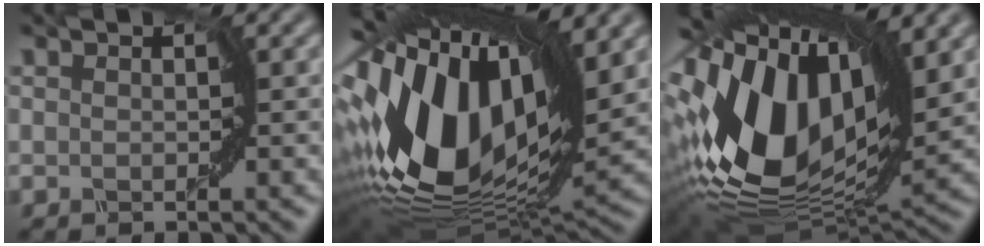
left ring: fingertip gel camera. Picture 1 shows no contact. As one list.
[{"total": 15.6, "force": [1.6, 7.8, 13.5], "torque": [-0.275, 0.010, 0.030]}, {"total": 14.8, "force": [2.3, 8.2, 12.1], "torque": [-0.269, 0.005, 0.051]}]